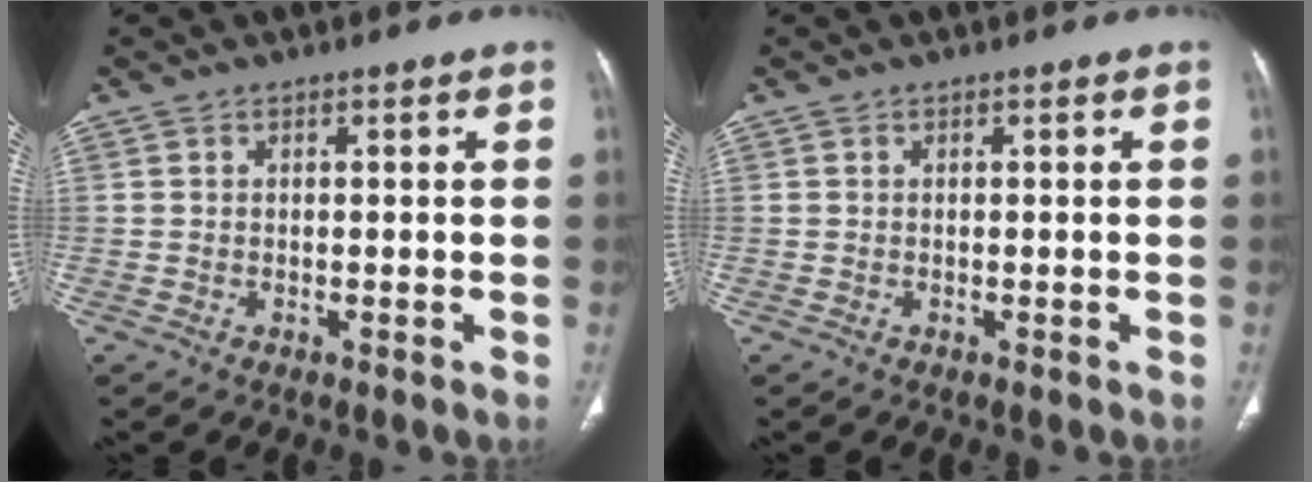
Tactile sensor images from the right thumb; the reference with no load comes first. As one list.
[{"total": 0.0}]